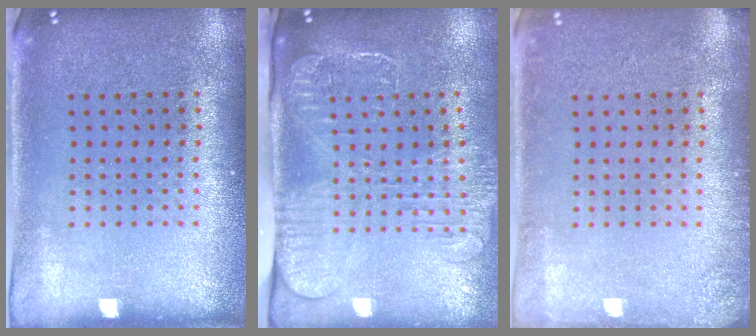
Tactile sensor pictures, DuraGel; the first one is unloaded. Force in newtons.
{"total": 2.6, "press": 2.0, "slide": 1.7}
{"total": 1.3, "press": 1.3, "slide": 0.2}